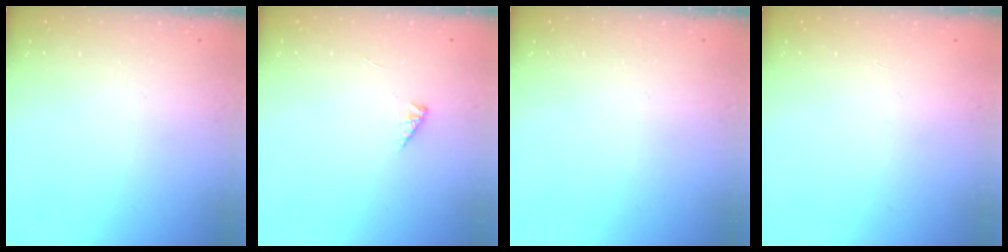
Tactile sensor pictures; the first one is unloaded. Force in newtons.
{"total": 1.4, "press": 1.3, "slide": 0.3}
{"total": 0.0}
{"total": 0.0}